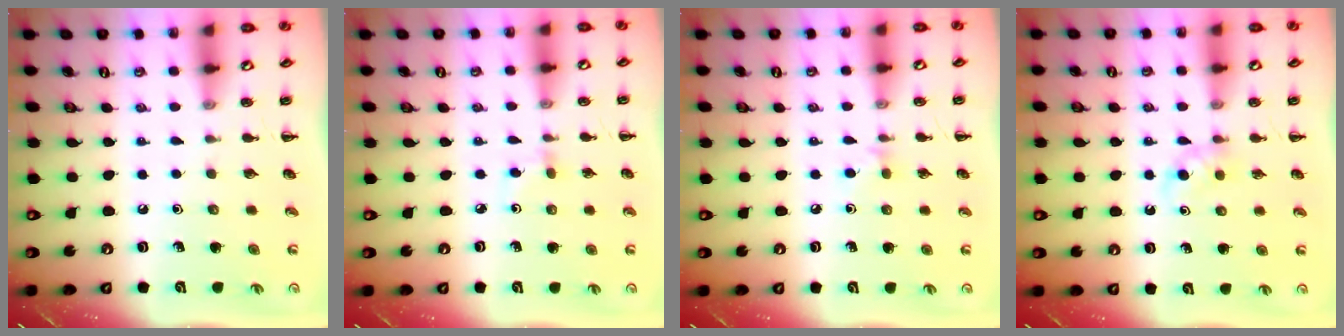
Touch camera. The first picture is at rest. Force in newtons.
{"total": 2.5, "press": 2.3, "slide": 1.0}
{"total": 3.8, "press": 3.5, "slide": 1.6}
{"total": 4.2, "press": 4.0, "slide": 1.4}